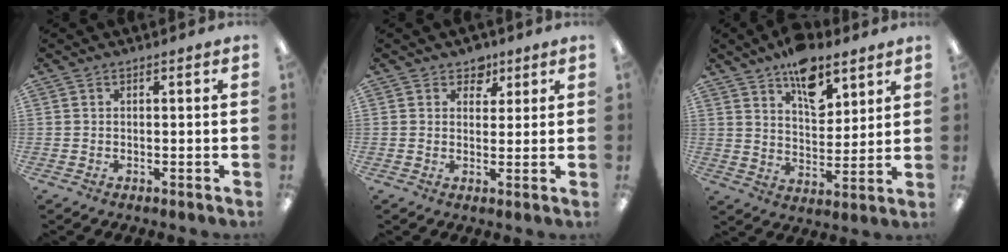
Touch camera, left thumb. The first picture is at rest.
{"total": 4.6, "force": [3.0, 3.3, 1.1], "torque": [-0.002, -0.014, 0.049]}
{"total": 12.0, "force": [8.0, 6.2, 6.4], "torque": [-0.085, -0.043, 0.141]}